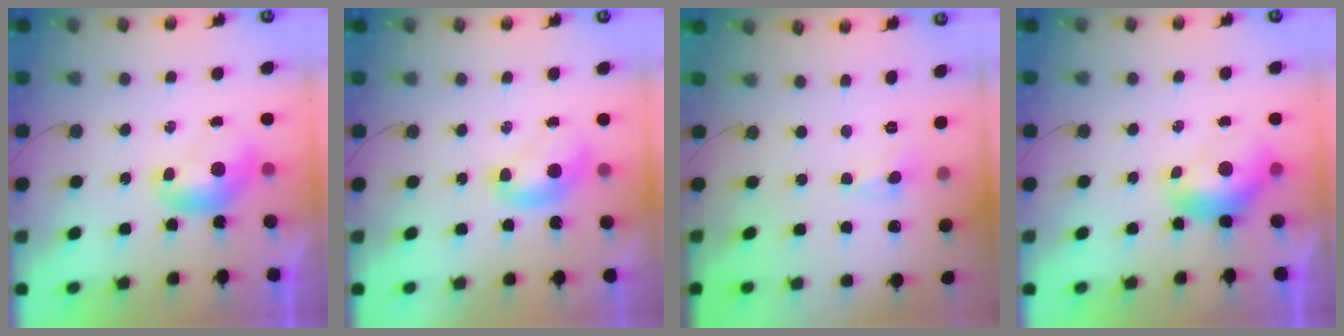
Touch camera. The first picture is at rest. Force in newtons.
{"total": 1.6, "press": 1.4, "slide": 0.8}
{"total": 2.5, "press": 2.4, "slide": 0.8}
{"total": 0.5, "press": 0.1, "slide": 0.5}